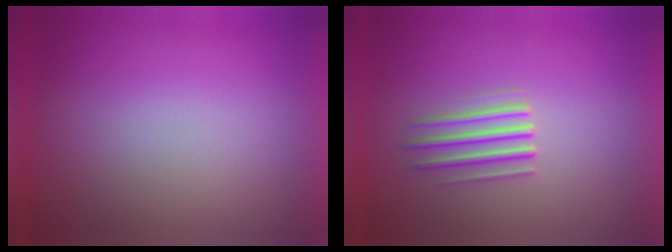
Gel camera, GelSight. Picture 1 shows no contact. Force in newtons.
{"total": 2.8}